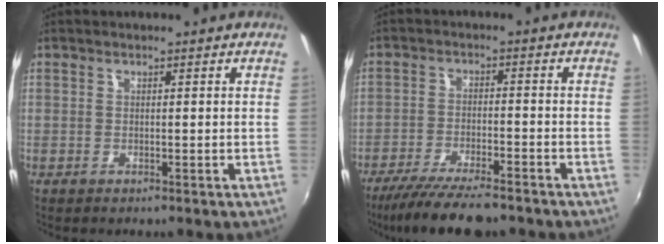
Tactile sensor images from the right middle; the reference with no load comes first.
{"total": 11.8, "force": [-9.9, 2.1, 6.1], "torque": [-0.132, -0.026, -0.163]}